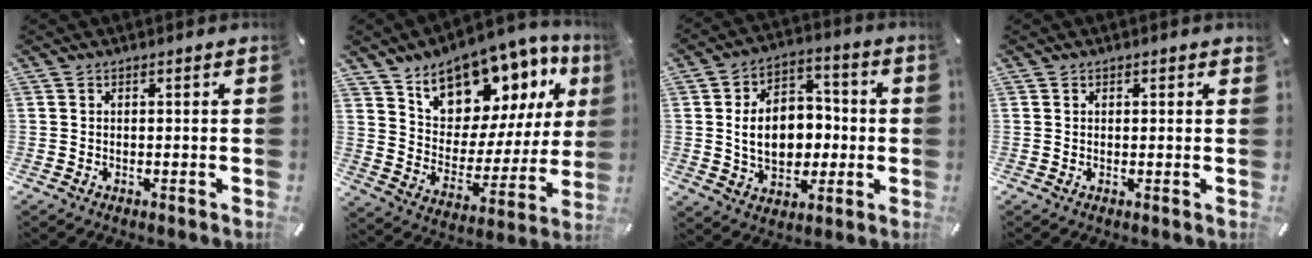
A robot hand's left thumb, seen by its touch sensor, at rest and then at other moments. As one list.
[{"total": 13.9, "force": [11.4, 7.3, 3.3], "torque": [-0.062, -0.113, 0.201]}, {"total": 13.1, "force": [-0.8, 10.0, 8.5], "torque": [-0.143, 0.016, -0.010]}, {"total": 0.7, "force": [0.4, 0.6, 0.1], "torque": [0.008, -0.002, 0.006]}]